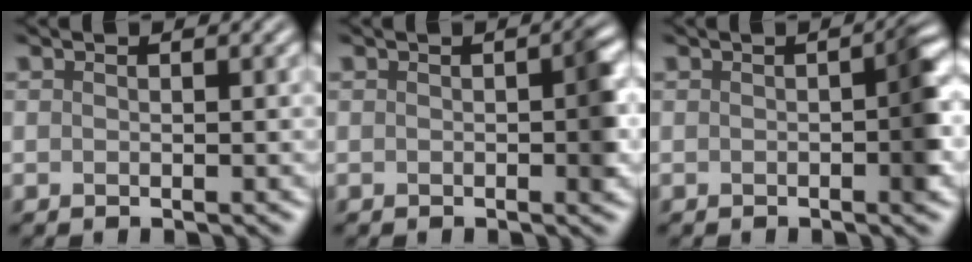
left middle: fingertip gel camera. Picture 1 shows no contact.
{"total": 2.0, "force": [-0.2, 0.4, 2.0], "torque": [-0.024, 0.002, -0.001]}
{"total": 2.7, "force": [-0.3, 0.4, 2.7], "torque": [-0.036, 0.005, -0.003]}